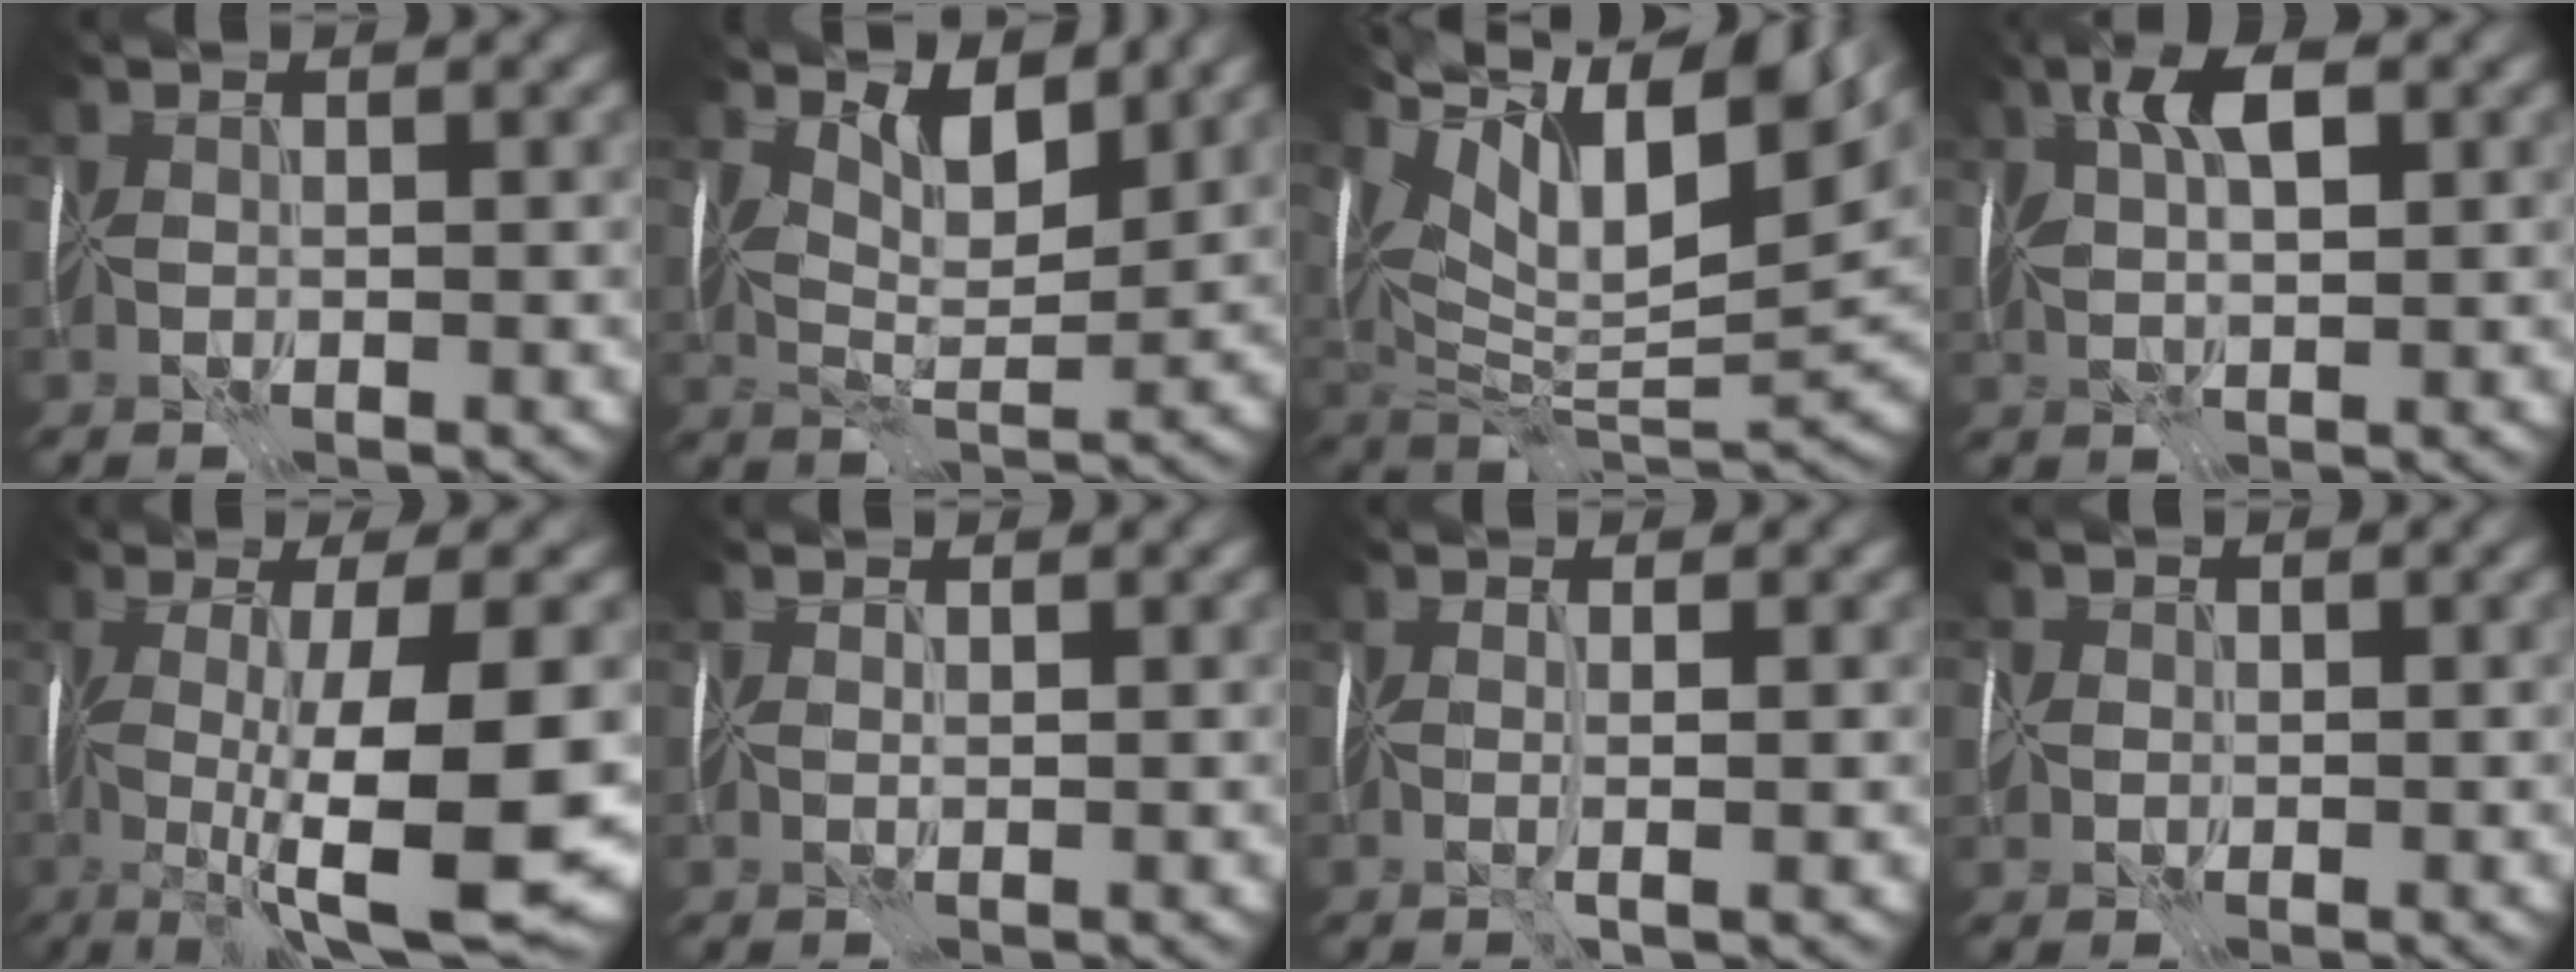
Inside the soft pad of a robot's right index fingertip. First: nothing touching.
{"total": 5.1, "force": [2.8, 2.1, 3.8], "torque": [-0.069, -0.009, 0.049]}
{"total": 14.8, "force": [7.5, 5.9, 11.3], "torque": [-0.211, 0.032, 0.134]}
{"total": 6.0, "force": [2.2, 2.5, 5.0], "torque": [-0.094, 0.013, 0.034]}
{"total": 13.5, "force": [-2.2, 3.1, 13.0], "torque": [-0.210, -0.016, -0.025]}
{"total": 1.0, "force": [0.8, 0.3, 0.6], "torque": [-0.009, 0.001, 0.011]}
{"total": 1.6, "force": [0.1, 0.0, 1.6], "torque": [-0.024, -0.001, -0.002]}
{"total": 1.7, "force": [0.0, 1.7, 0.4], "torque": [-0.002, 0.009, -0.001]}